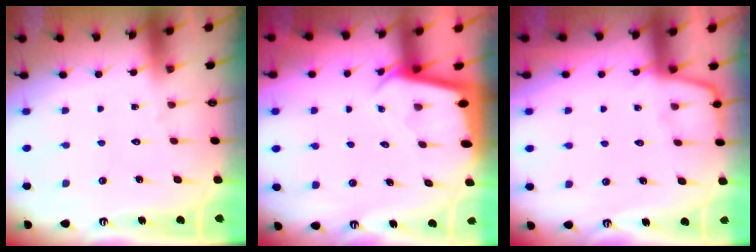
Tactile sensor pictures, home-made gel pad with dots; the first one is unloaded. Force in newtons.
{"total": 2.2, "press": 2.2, "slide": 0.1}
{"total": 3.0, "press": 3.0, "slide": 0.3}